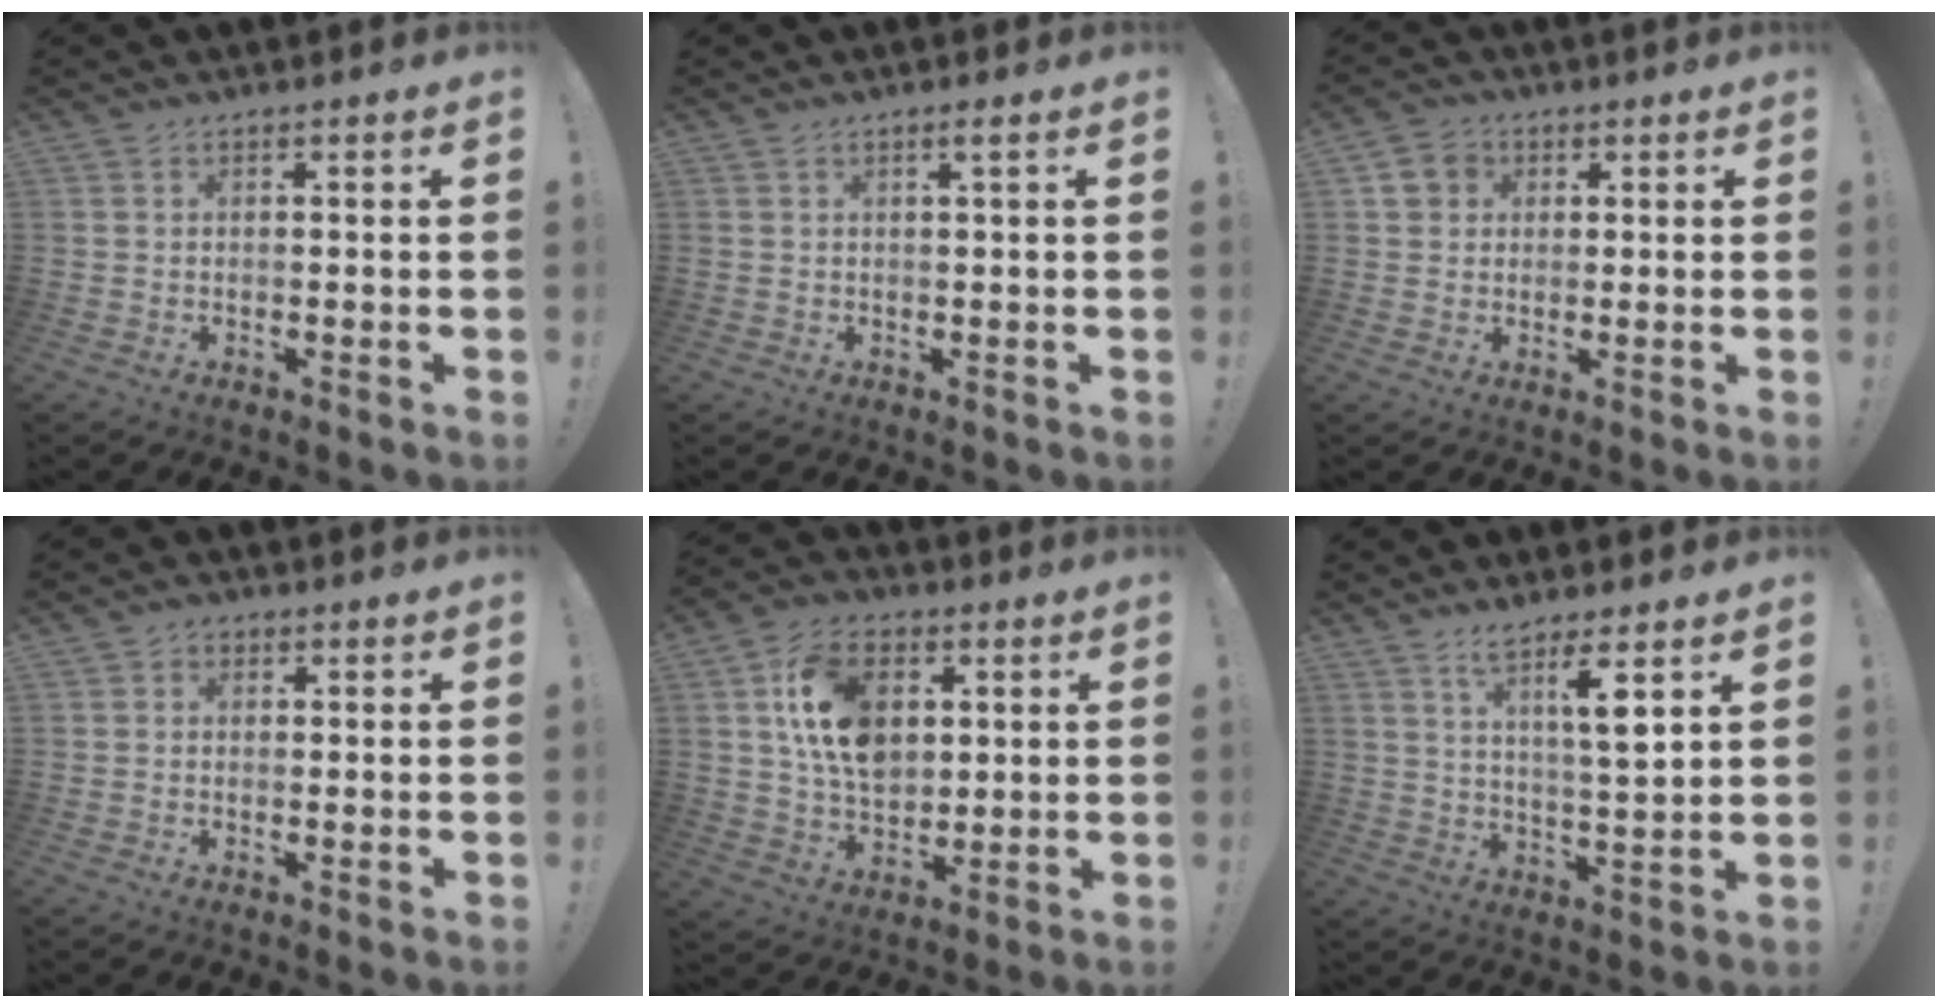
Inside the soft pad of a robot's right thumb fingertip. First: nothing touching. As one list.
[{"total": 1.7, "force": [0.6, -0.2, 1.6], "torque": [-0.027, -0.002, 0.006]}, {"total": 5.6, "force": [1.8, 5.0, 1.8], "torque": [-0.022, 0.002, 0.034]}, {"total": 1.4, "force": [-0.4, 1.2, 0.7], "torque": [-0.014, 0.008, -0.008]}, {"total": 16.2, "force": [4.8, 11.3, 10.5], "torque": [-0.172, -0.005, 0.093]}, {"total": 8.2, "force": [5.0, -0.1, 6.5], "torque": [-0.099, -0.032, 0.074]}]